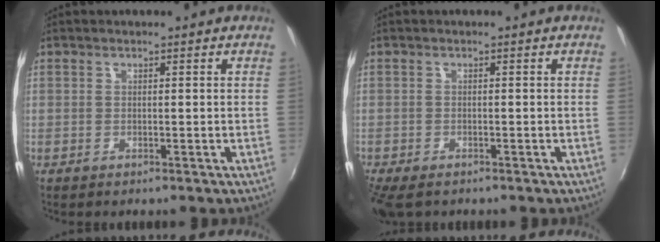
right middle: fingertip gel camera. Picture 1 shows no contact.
{"total": 4.9, "force": [-3.7, 1.8, 2.6], "torque": [-0.063, -0.025, -0.066]}